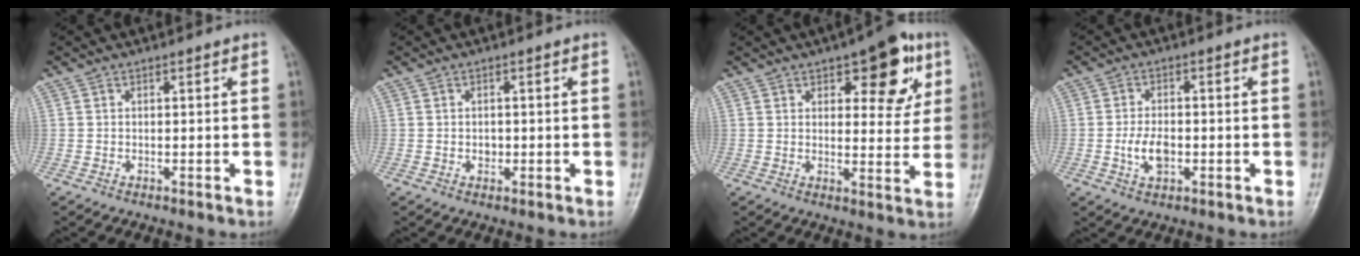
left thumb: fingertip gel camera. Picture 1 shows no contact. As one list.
[{"total": 1.5, "force": [-0.2, 1.3, 0.8], "torque": [-0.006, 0.003, -0.001]}, {"total": 12.0, "force": [5.6, 5.5, 9.1], "torque": [-0.076, -0.018, 0.068]}, {"total": 5.0, "force": [-1.1, 3.0, 3.8], "torque": [-0.068, 0.005, -0.021]}]